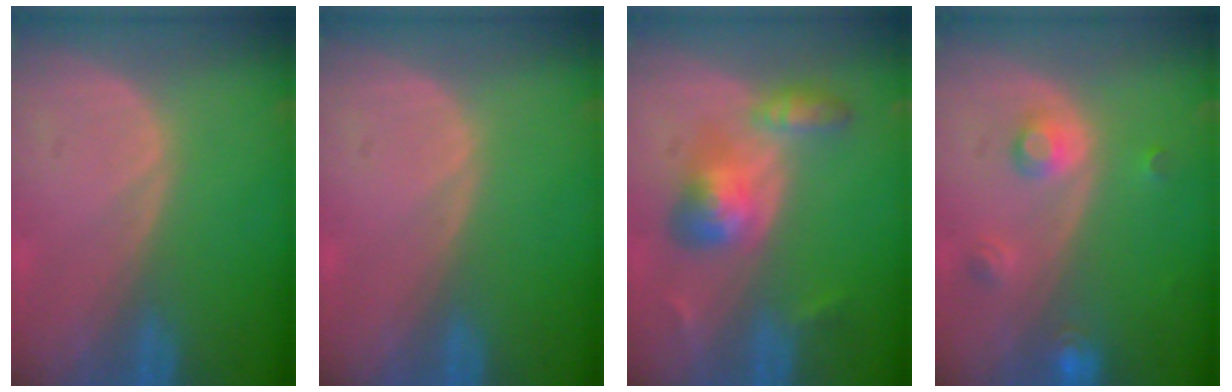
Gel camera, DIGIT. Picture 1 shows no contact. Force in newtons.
{"total": 0.0}
{"total": 5.7, "press": 5.6, "slide": 1.1}
{"total": 3.5, "press": 3.2, "slide": 1.4}